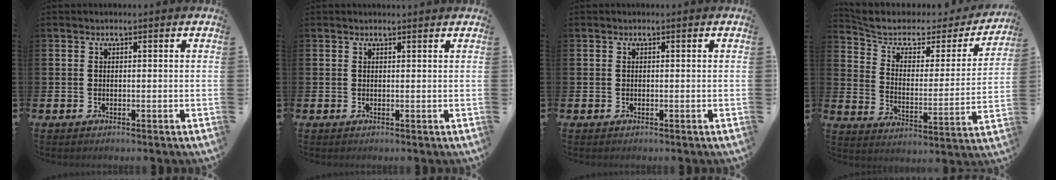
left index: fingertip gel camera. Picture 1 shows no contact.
{"total": 0.5, "force": [0.5, -0.1, 0.1], "torque": [0.011, -0.005, 0.007]}
{"total": 0.0}
{"total": 6.3, "force": [4.9, 3.3, 2.1], "torque": [-0.077, -0.036, 0.077]}